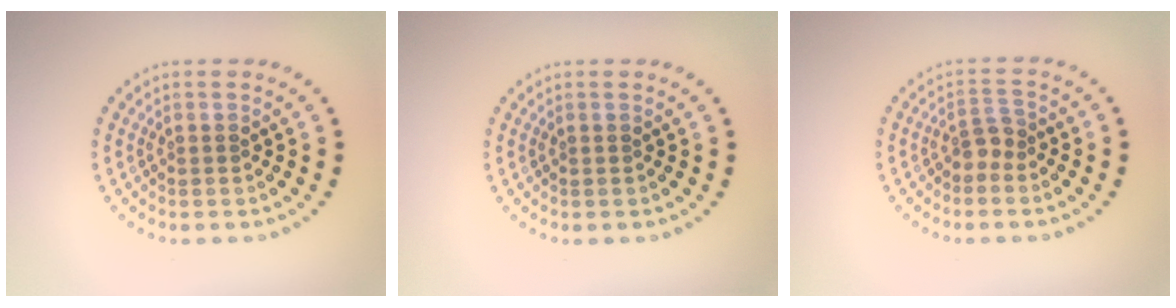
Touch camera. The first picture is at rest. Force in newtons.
{"total": 0.0}
{"total": 1.8, "press": 1.4, "slide": 1.1}